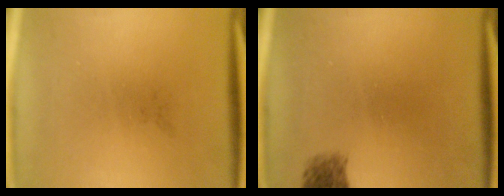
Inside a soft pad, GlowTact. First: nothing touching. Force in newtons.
{"total": 1.9}